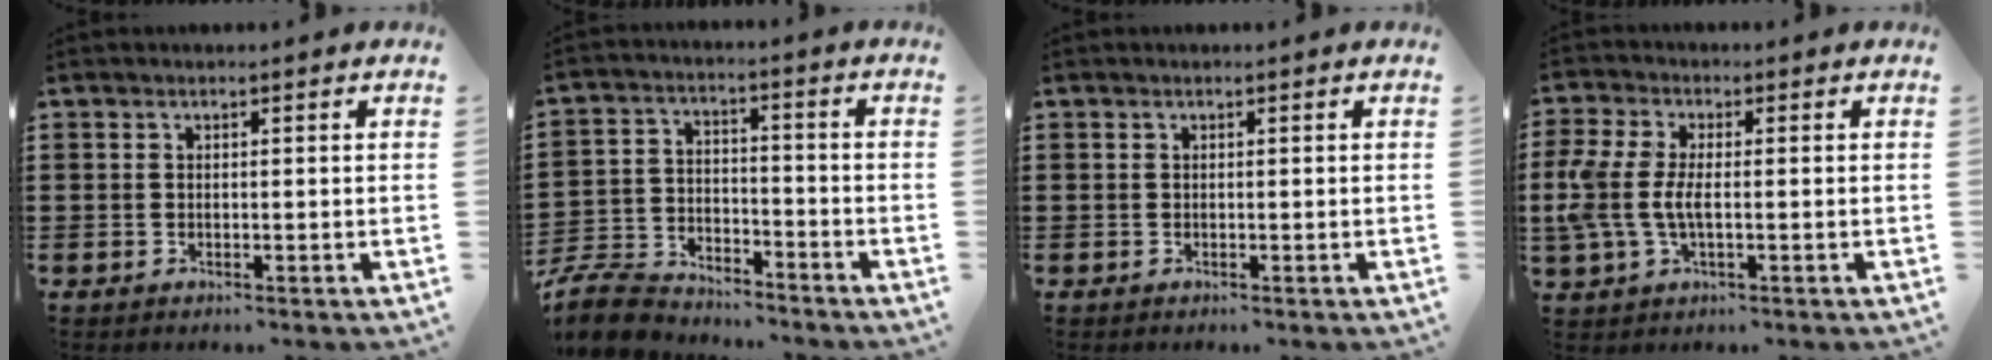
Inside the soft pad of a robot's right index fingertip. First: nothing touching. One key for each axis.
{"total": 8.9, "fx": -8.4, "fy": 2.3, "fz": 1.8, "tx": -0.055, "ty": 0.020, "tz": -0.170}
{"total": 0.0}
{"total": 5.8, "fx": -0.6, "fy": 2.9, "fz": 5.0, "tx": -0.132, "ty": -0.008, "tz": -0.022}